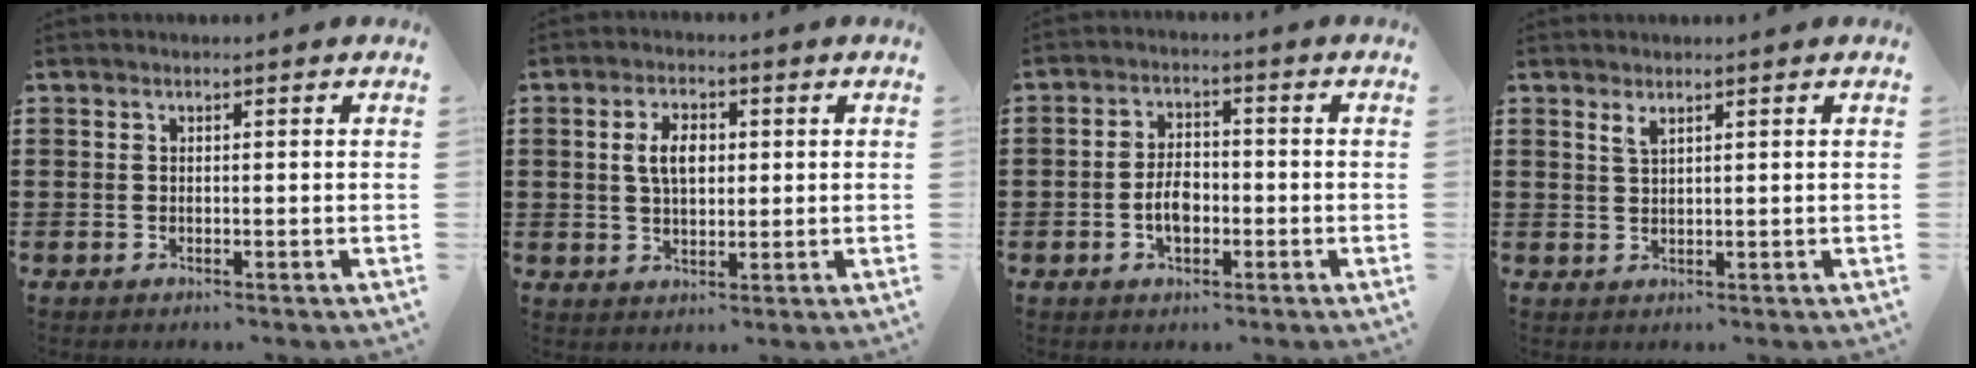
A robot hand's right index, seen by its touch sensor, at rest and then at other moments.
{"total": 5.0, "force": [0.9, 2.8, 4.0], "torque": [-0.078, 0.010, 0.011]}
{"total": 4.4, "force": [-1.3, 2.5, 3.4], "torque": [-0.071, 0.002, -0.025]}
{"total": 1.7, "force": [1.2, 0.4, 1.1], "torque": [-0.024, 0.002, 0.021]}